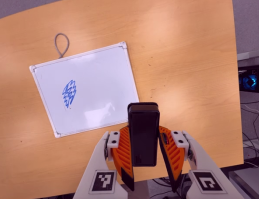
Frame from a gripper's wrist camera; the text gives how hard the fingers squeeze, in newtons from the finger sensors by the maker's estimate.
{"total": 6.0, "left": 5.2, "right": 6.9}